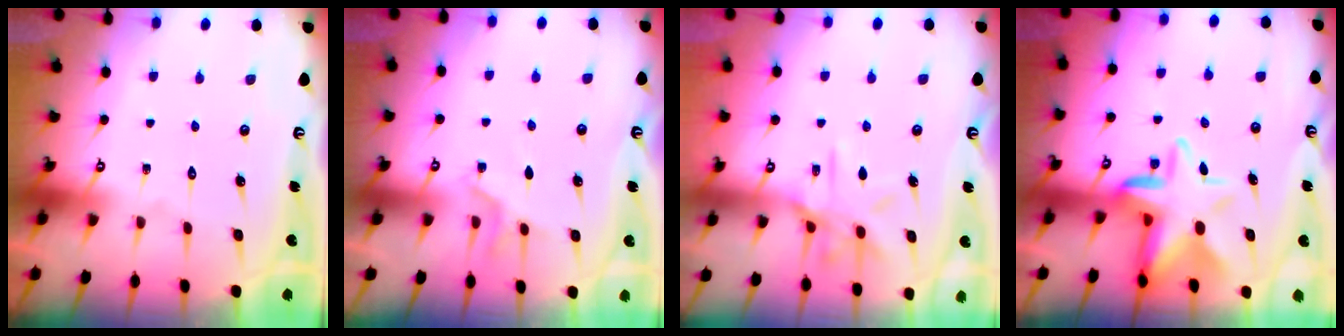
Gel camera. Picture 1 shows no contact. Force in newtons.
{"total": 5.7, "press": 5.2, "slide": 2.3}
{"total": 11.5, "press": 11.4, "slide": 0.9}
{"total": 10.3, "press": 10.0, "slide": 2.7}